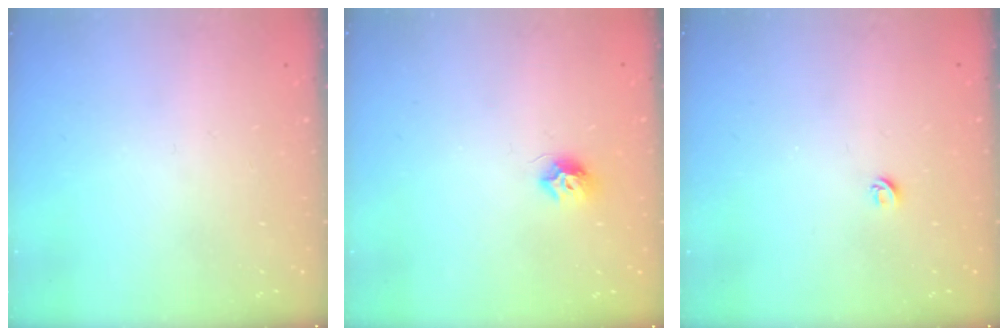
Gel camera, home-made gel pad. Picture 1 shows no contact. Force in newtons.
{"total": 7.4, "press": 7.4, "slide": 0.3}
{"total": 3.7, "press": 3.7, "slide": 0.5}